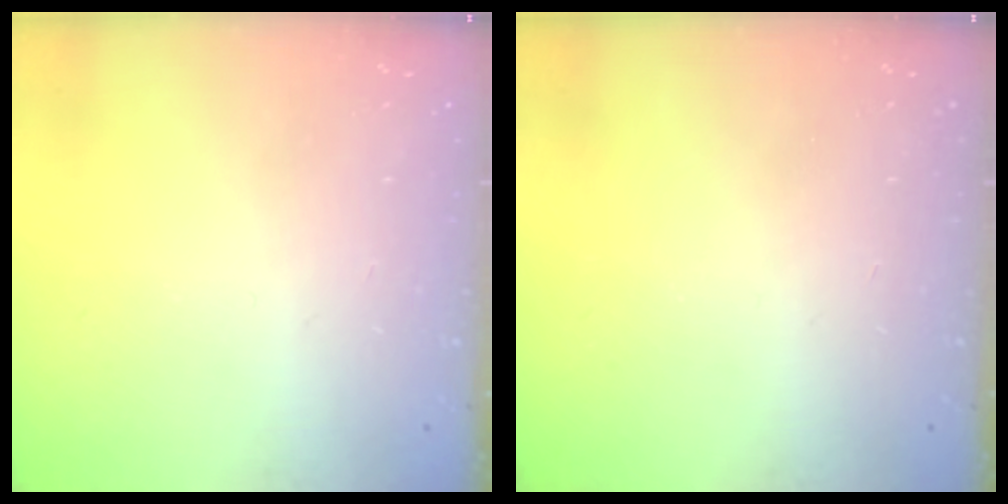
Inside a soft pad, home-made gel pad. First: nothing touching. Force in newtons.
{"total": 0.0}